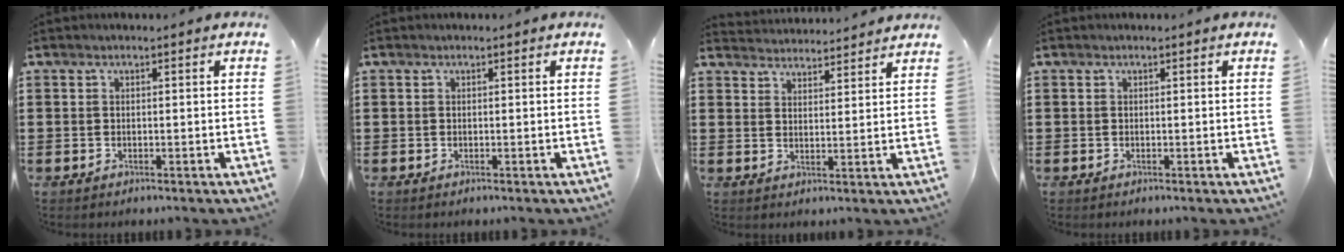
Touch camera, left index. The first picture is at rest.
{"total": 0.0}
{"total": 3.3, "force": [3.3, -0.1, -0.4], "torque": [-0.004, -0.017, 0.060]}
{"total": 0.0}